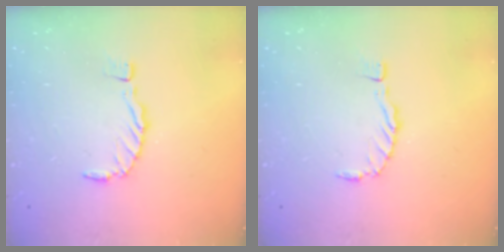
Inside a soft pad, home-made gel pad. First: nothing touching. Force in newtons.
{"total": 0.0}